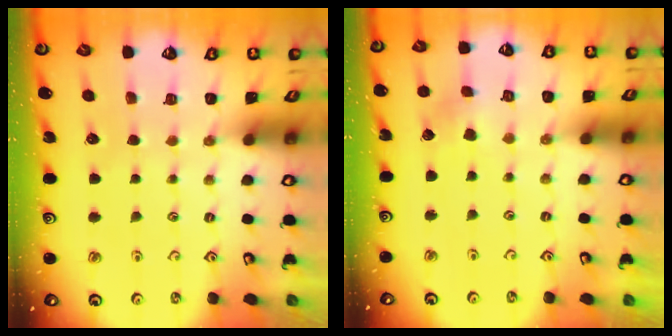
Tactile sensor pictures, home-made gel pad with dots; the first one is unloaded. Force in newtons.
{"total": 2.8, "press": 2.7, "slide": 0.5}